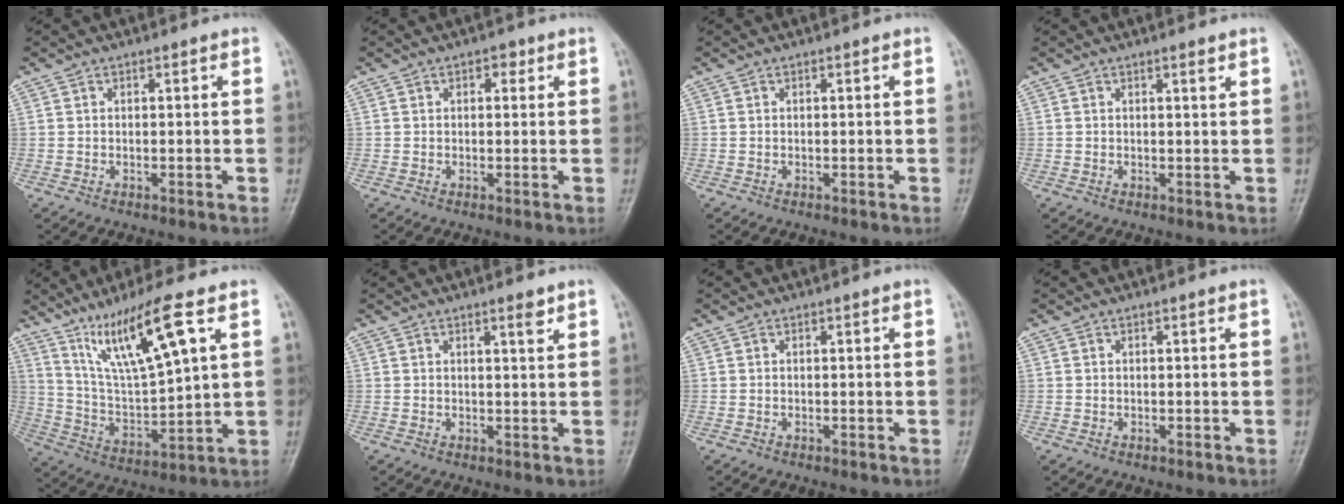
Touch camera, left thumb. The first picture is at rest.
{"total": 2.2, "force": [1.0, 1.3, 1.4], "torque": [-0.007, 0.001, 0.010]}
{"total": 0.0}
{"total": 1.1, "force": [0.8, 0.1, 0.8], "torque": [-0.011, -0.004, 0.012]}
{"total": 15.3, "force": [8.2, 2.6, 12.7], "torque": [-0.234, -0.035, 0.168]}
{"total": 2.1, "force": [1.5, 0.3, 1.5], "torque": [-0.020, -0.010, 0.023]}
{"total": 0.0}
{"total": 0.0}